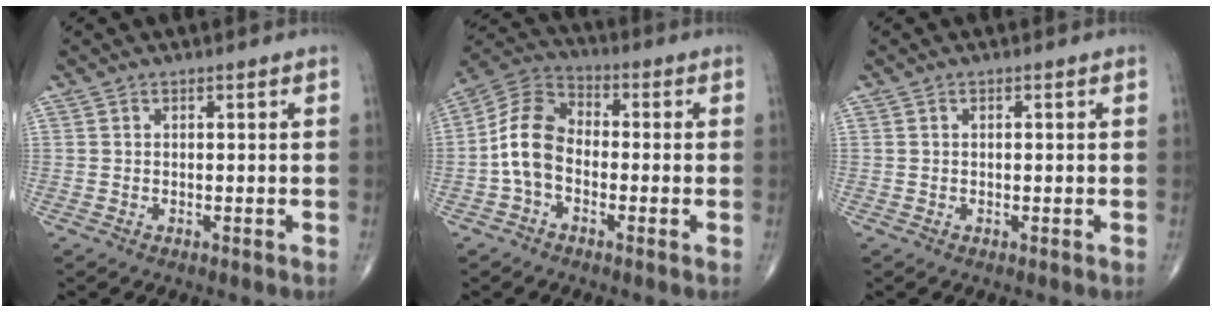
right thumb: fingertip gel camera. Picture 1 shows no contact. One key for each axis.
{"total": 9.9, "fx": -1.9, "fy": 6.8, "fz": 7.0, "tx": -0.125, "ty": 0.034, "tz": -0.052}
{"total": 0.6, "fx": 0.1, "fy": 0.2, "fz": 0.5, "tx": -0.006, "ty": 0.001, "tz": 0.001}